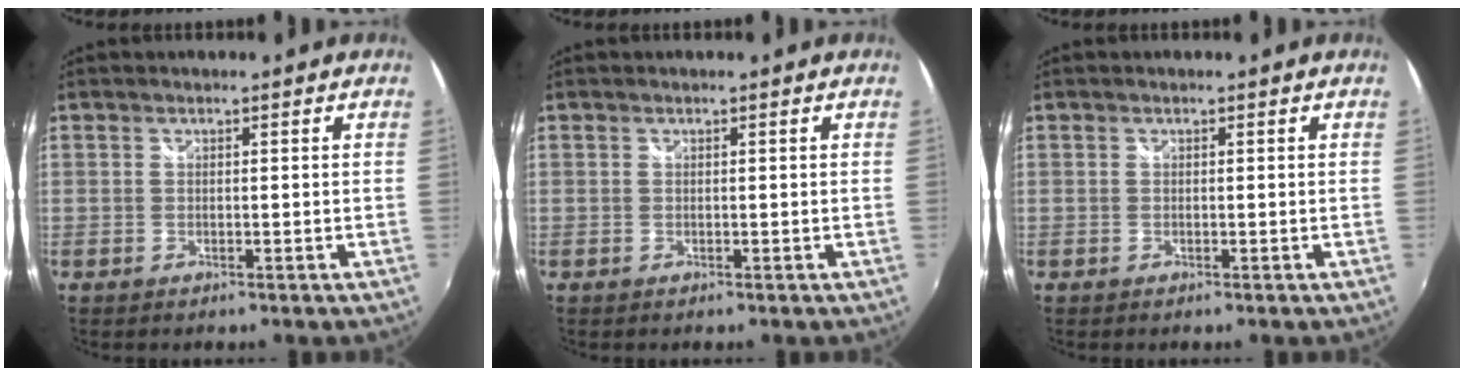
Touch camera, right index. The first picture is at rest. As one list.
[{"total": 0.0}, {"total": 0.0}]